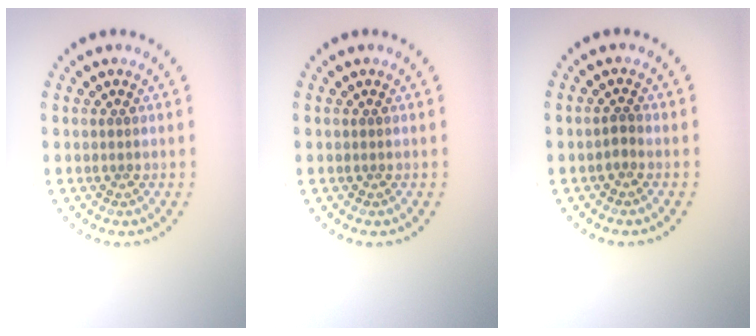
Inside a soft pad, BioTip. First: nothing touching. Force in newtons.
{"total": 0.0}
{"total": 0.6, "press": 0.6, "slide": 0.2}